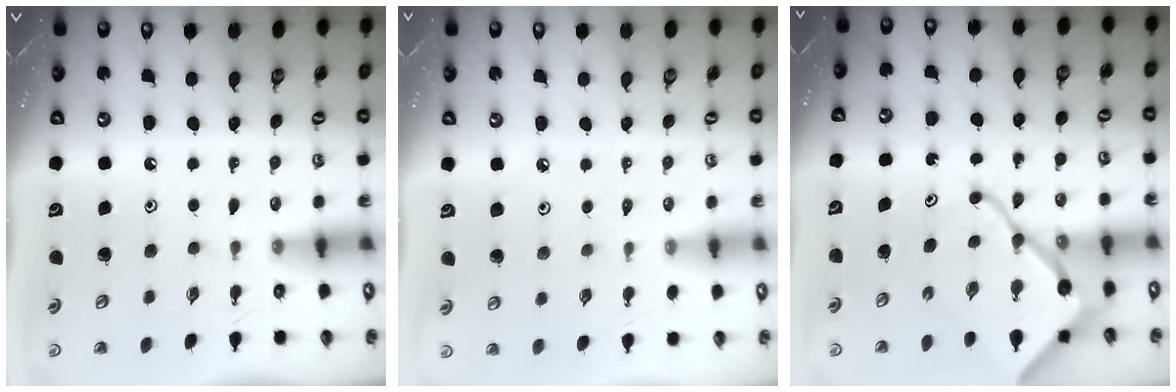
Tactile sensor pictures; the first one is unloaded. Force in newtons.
{"total": 1.6, "press": 1.6, "slide": 0.3}
{"total": 14.0, "press": 14.0, "slide": 1.3}